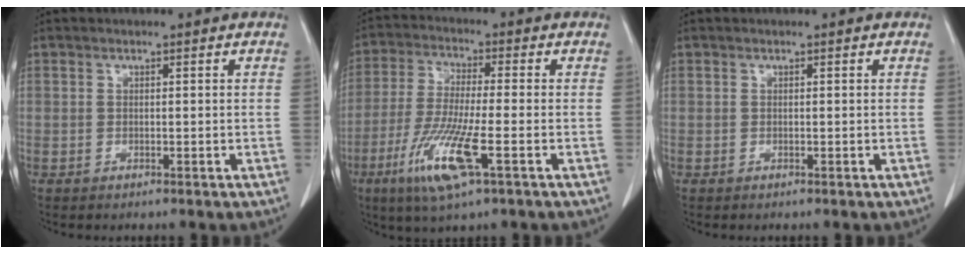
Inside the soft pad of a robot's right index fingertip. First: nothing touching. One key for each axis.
{"total": 11.3, "fx": -4.8, "fy": 0.9, "fz": 10.2, "tx": -0.212, "ty": -0.027, "tz": -0.091}
{"total": 0.0}